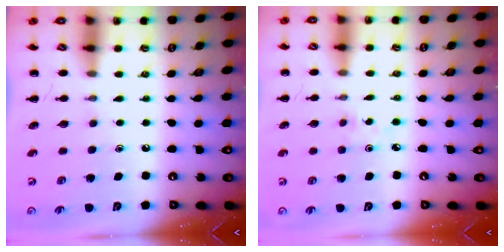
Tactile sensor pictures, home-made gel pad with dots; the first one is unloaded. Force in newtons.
{"total": 2.1, "press": 2.0, "slide": 0.7}